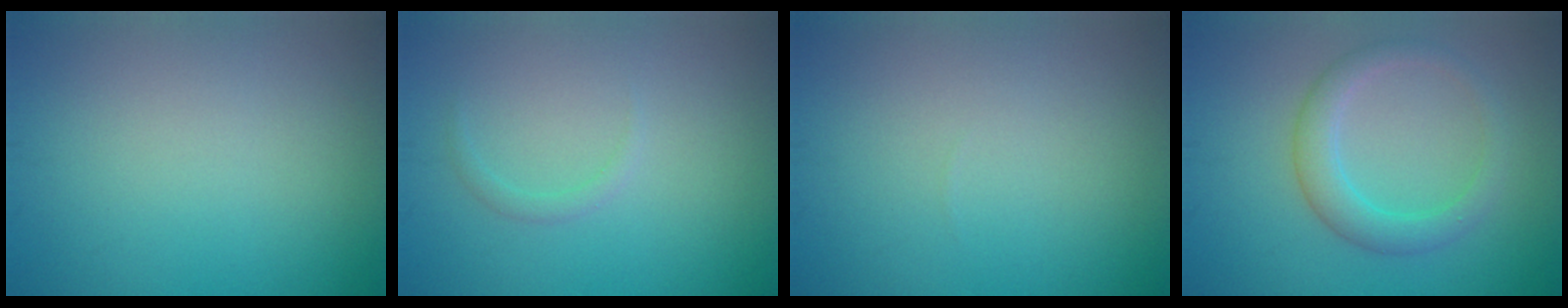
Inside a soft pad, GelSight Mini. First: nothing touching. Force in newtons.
{"total": 0.9, "press": 0.9, "slide": 0.1}
{"total": 0.0}
{"total": 3.3, "press": 3.3, "slide": 0.1}